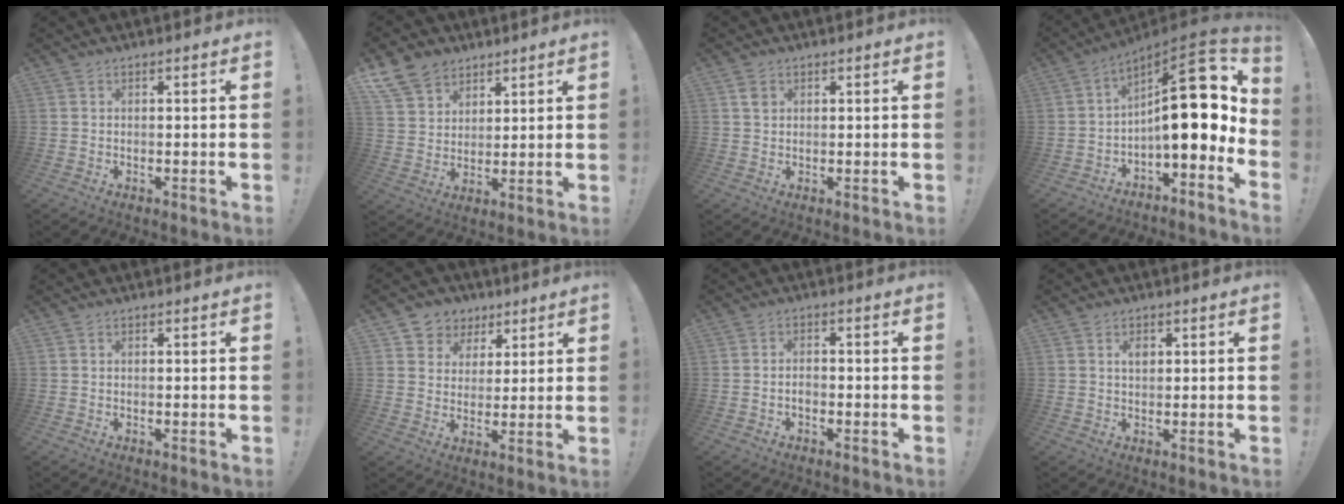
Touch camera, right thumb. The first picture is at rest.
{"total": 10.8, "force": [7.3, 7.4, 2.8], "torque": [-0.052, -0.047, 0.146]}
{"total": 2.9, "force": [1.1, 2.1, 1.7], "torque": [-0.018, -0.004, 0.018]}
{"total": 18.8, "force": [2.2, 6.9, 17.3], "torque": [-0.251, -0.015, 0.037]}
{"total": 0.0}
{"total": 7.1, "force": [3.0, 6.4, 0.8], "torque": [-0.011, -0.019, 0.062]}
{"total": 2.0, "force": [-0.8, 1.3, 1.3], "torque": [-0.022, 0.005, -0.014]}
{"total": 2.2, "force": [0.8, 1.4, 1.6], "torque": [-0.021, 0.000, 0.010]}